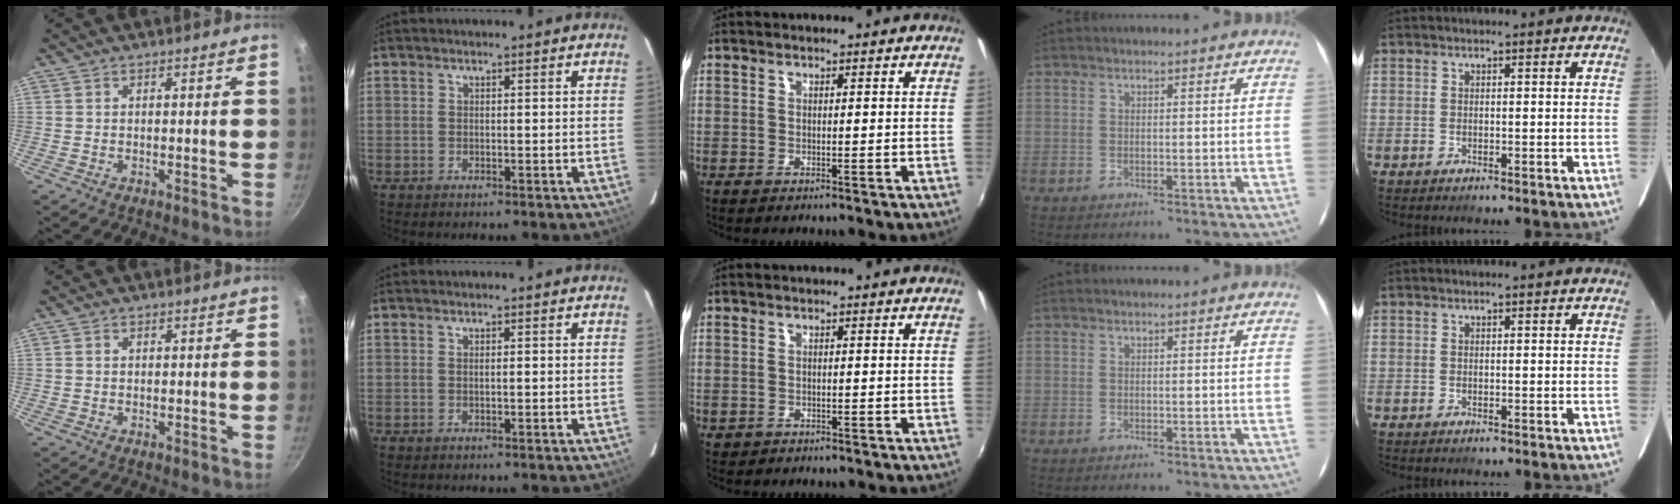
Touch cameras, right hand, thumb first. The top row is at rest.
{"thumb": {"total": 0.7, "force": [0.1, 0.6, 0.4], "torque": [-0.005, 0.004, 0.002]}, "index": {"total": 0.6, "force": [0.0, 0.0, 0.6], "torque": [-0.014, 0.003, 0.000]}, "middle": {"total": 0.9, "force": [-0.3, 0.9, 0.2], "torque": [-0.006, -0.001, -0.002]}}